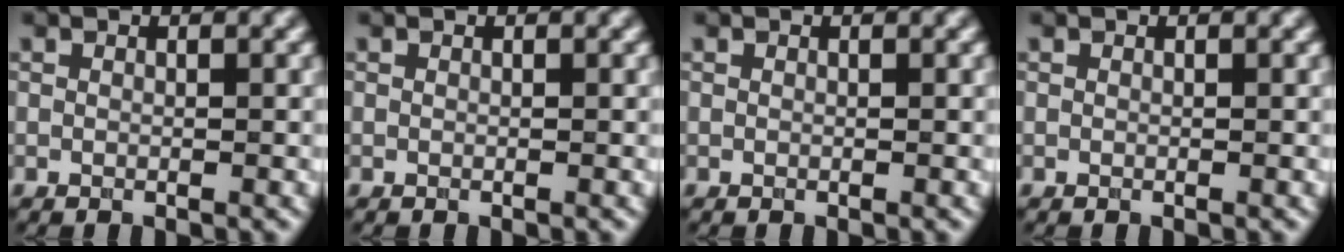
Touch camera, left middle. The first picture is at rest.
{"total": 0.0}
{"total": 0.0}
{"total": 0.0}